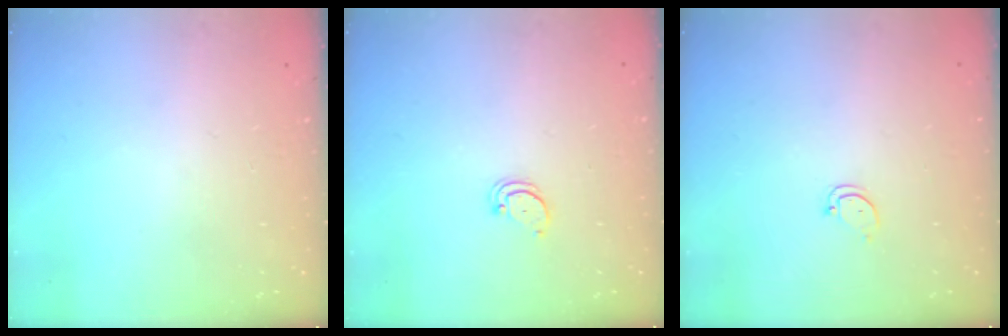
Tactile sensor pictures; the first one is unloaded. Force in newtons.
{"total": 2.5, "press": 2.5, "slide": 0.3}
{"total": 3.1, "press": 3.1, "slide": 0.2}